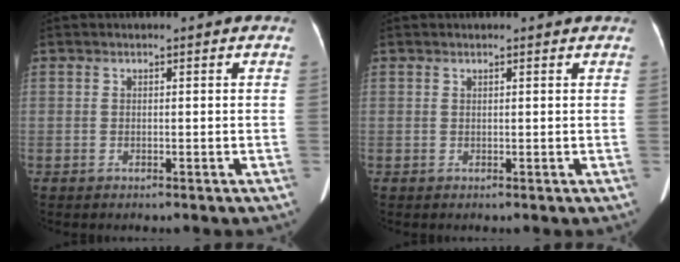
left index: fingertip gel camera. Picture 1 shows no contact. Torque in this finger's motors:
{"motor_torque": [0.03, -0.03, -0.01, 0.00]}